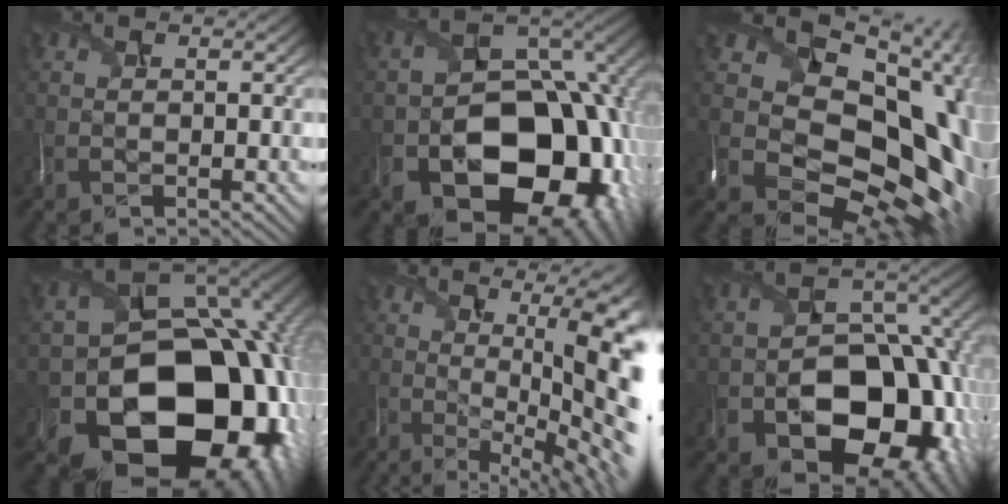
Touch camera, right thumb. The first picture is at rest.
{"total": 15.7, "force": [-6.5, 11.4, 8.6], "torque": [-0.133, -0.046, -0.084]}
{"total": 17.0, "force": [3.3, 12.9, 10.6], "torque": [-0.158, -0.035, 0.107]}
{"total": 20.3, "force": [-7.7, 15.5, 10.6], "torque": [-0.202, -0.062, -0.083]}
{"total": 16.1, "force": [0.3, 5.6, 15.1], "torque": [-0.197, 0.008, 0.040]}
{"total": 13.4, "force": [-5.5, 9.4, 7.7], "torque": [-0.113, -0.037, -0.083]}